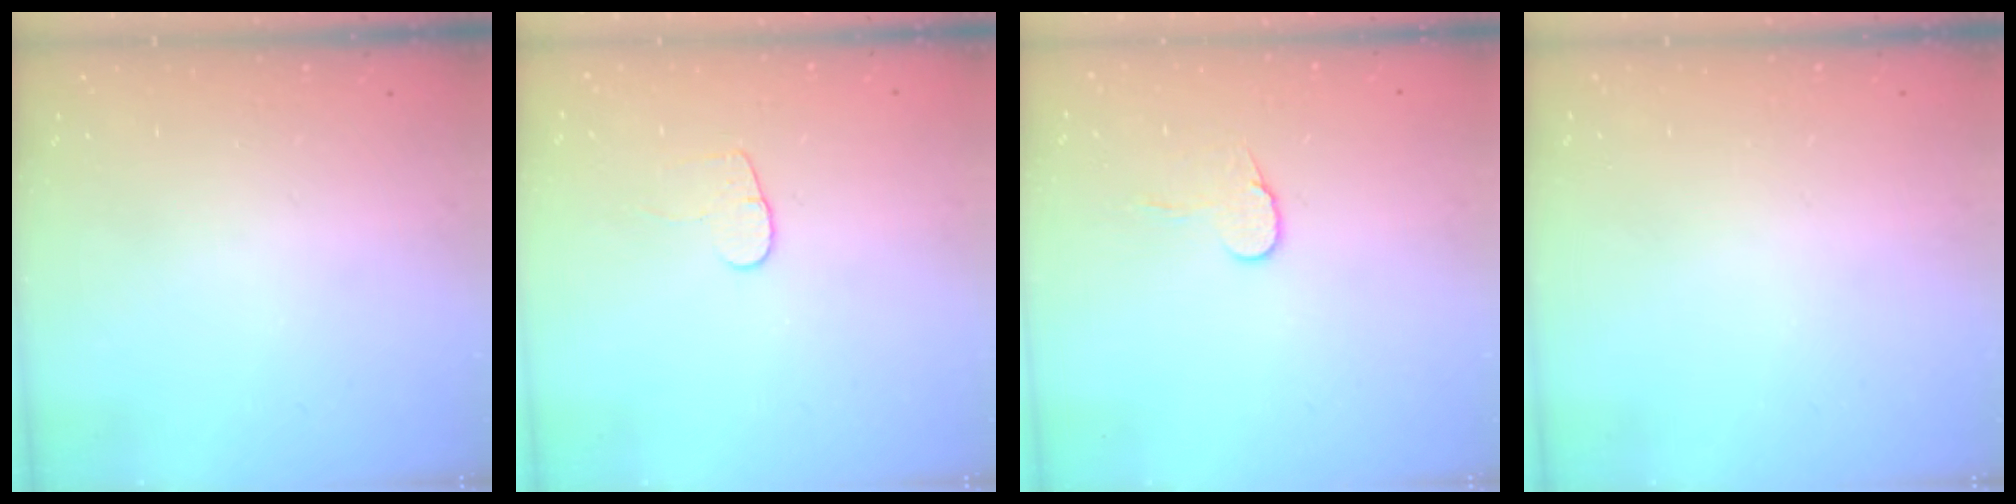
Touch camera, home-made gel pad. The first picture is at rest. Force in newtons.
{"total": 4.5, "press": 4.4, "slide": 0.5}
{"total": 7.3, "press": 7.3, "slide": 0.4}
{"total": 0.0}